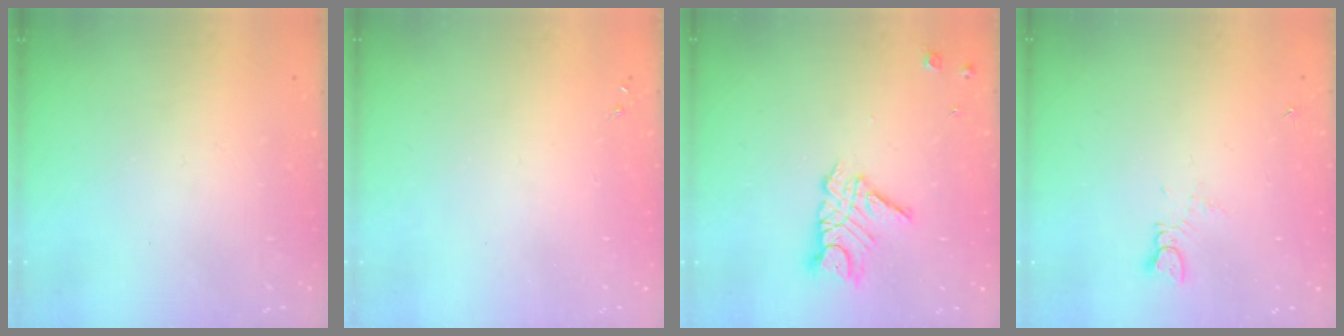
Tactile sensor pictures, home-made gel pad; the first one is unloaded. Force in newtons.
{"total": 0.0}
{"total": 10.6, "press": 10.5, "slide": 1.0}
{"total": 1.6, "press": 1.6, "slide": 0.2}